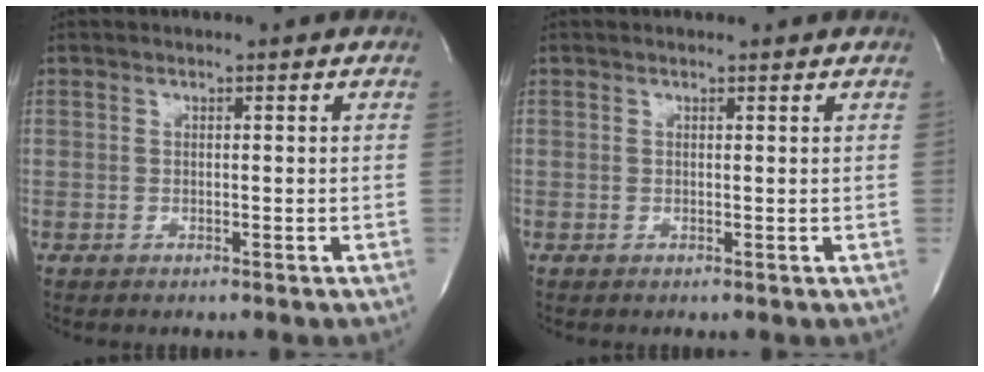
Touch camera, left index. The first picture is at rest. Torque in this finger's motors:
{"motor_torque": [0.01, 0.02, -0.29, 0.01]}